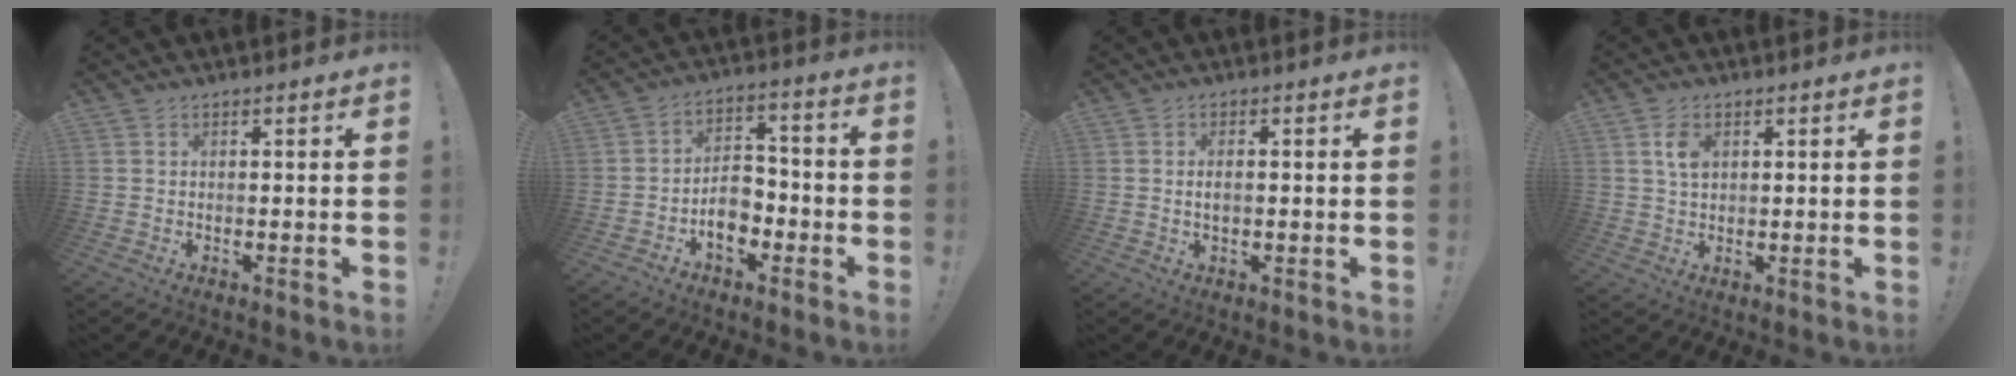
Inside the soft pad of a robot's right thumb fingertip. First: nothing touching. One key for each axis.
{"total": 9.4, "fx": -3.9, "fy": 6.5, "fz": 5.5, "tx": -0.088, "ty": 0.028, "tz": -0.065}
{"total": 2.2, "fx": -0.1, "fy": 1.2, "fz": 1.8, "tx": -0.034, "ty": 0.007, "tz": -0.003}
{"total": 4.8, "fx": 1.8, "fy": 3.0, "fz": 3.3, "tx": -0.044, "ty": -0.005, "tz": 0.031}